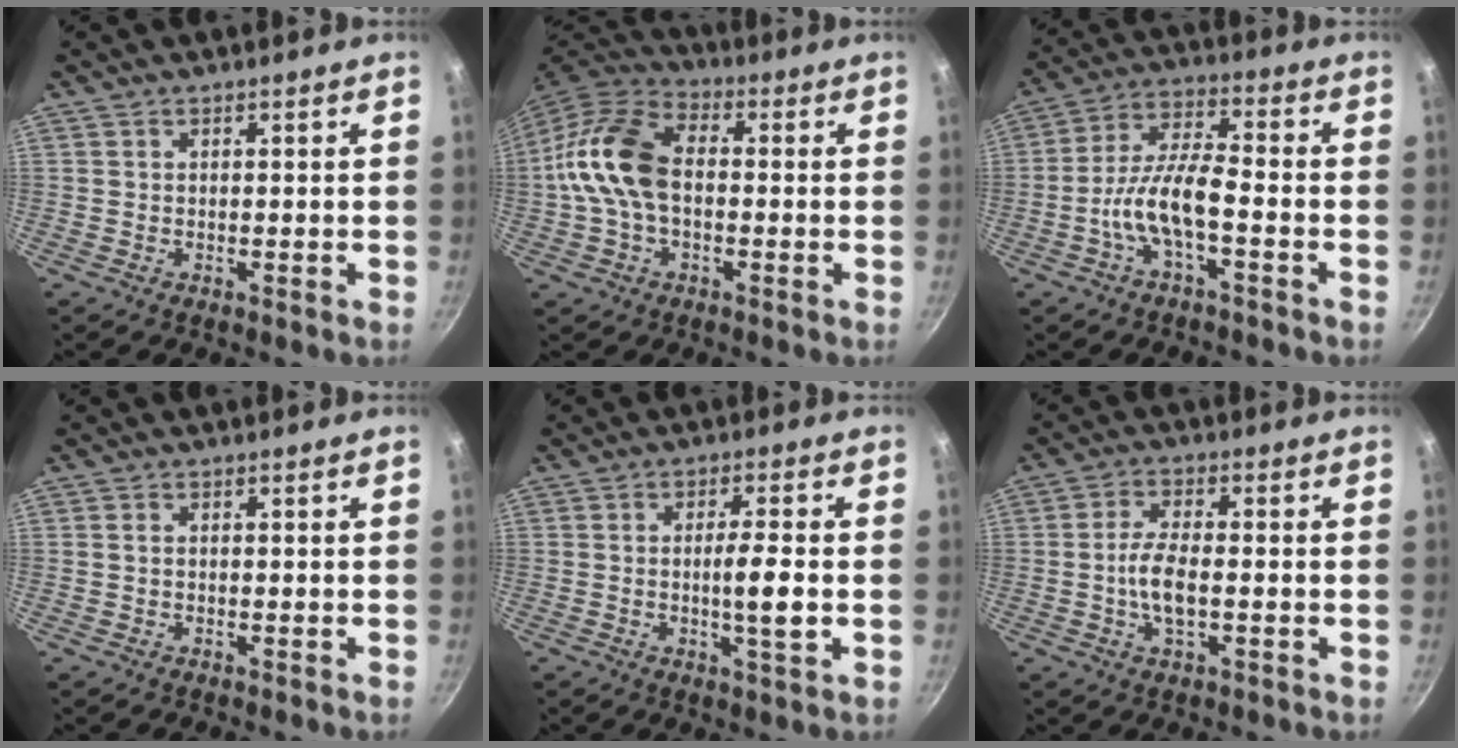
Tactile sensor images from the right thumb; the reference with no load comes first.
{"total": 13.9, "force": [-0.6, 9.0, 10.6], "torque": [-0.186, 0.038, -0.028]}
{"total": 9.7, "force": [-3.5, 3.3, 8.4], "torque": [-0.163, 0.039, -0.076]}
{"total": 0.7, "force": [-0.1, 0.5, 0.4], "torque": [-0.007, 0.004, -0.002]}
{"total": 6.1, "force": [-0.8, 0.8, 6.0], "torque": [-0.108, 0.004, -0.016]}
{"total": 6.6, "force": [-1.0, 2.7, 5.9], "torque": [-0.118, 0.010, -0.025]}